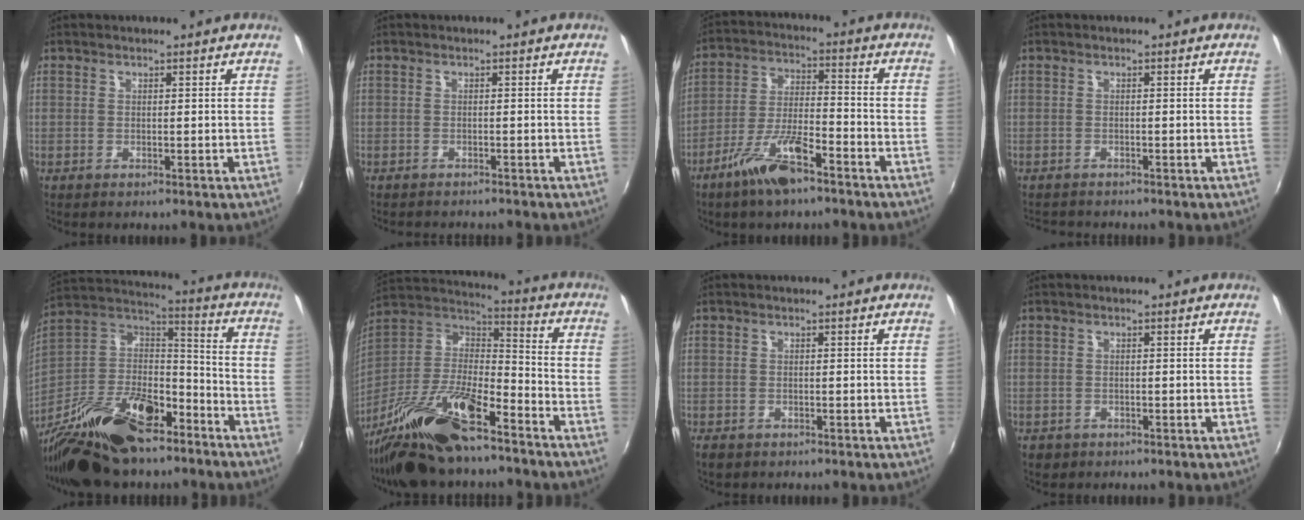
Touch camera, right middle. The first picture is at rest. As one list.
[{"total": 2.8, "force": [-2.7, 0.4, 0.7], "torque": [-0.022, -0.013, -0.042]}, {"total": 10.5, "force": [-7.1, 2.6, 7.2], "torque": [-0.150, -0.002, -0.130]}, {"total": 2.9, "force": [-2.7, 0.6, 0.6], "torque": [-0.021, -0.014, -0.047]}, {"total": 27.1, "force": [-18.0, 12.3, 16.2], "torque": [-0.323, -0.001, -0.297]}, {"total": 21.8, "force": [-15.1, 6.9, 14.2], "torque": [-0.276, -0.017, -0.271]}, {"total": 1.8, "force": [-1.1, 1.1, 0.8], "torque": [-0.018, -0.004, -0.018]}, {"total": 1.9, "force": [-0.9, 1.5, 0.6], "torque": [-0.015, -0.003, -0.013]}]